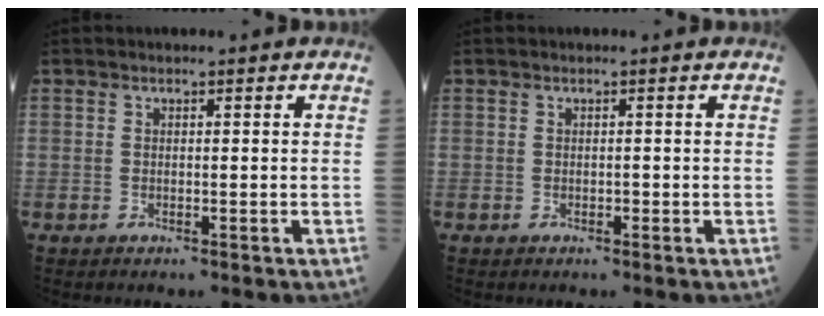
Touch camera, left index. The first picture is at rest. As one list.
[{"total": 0.0}]